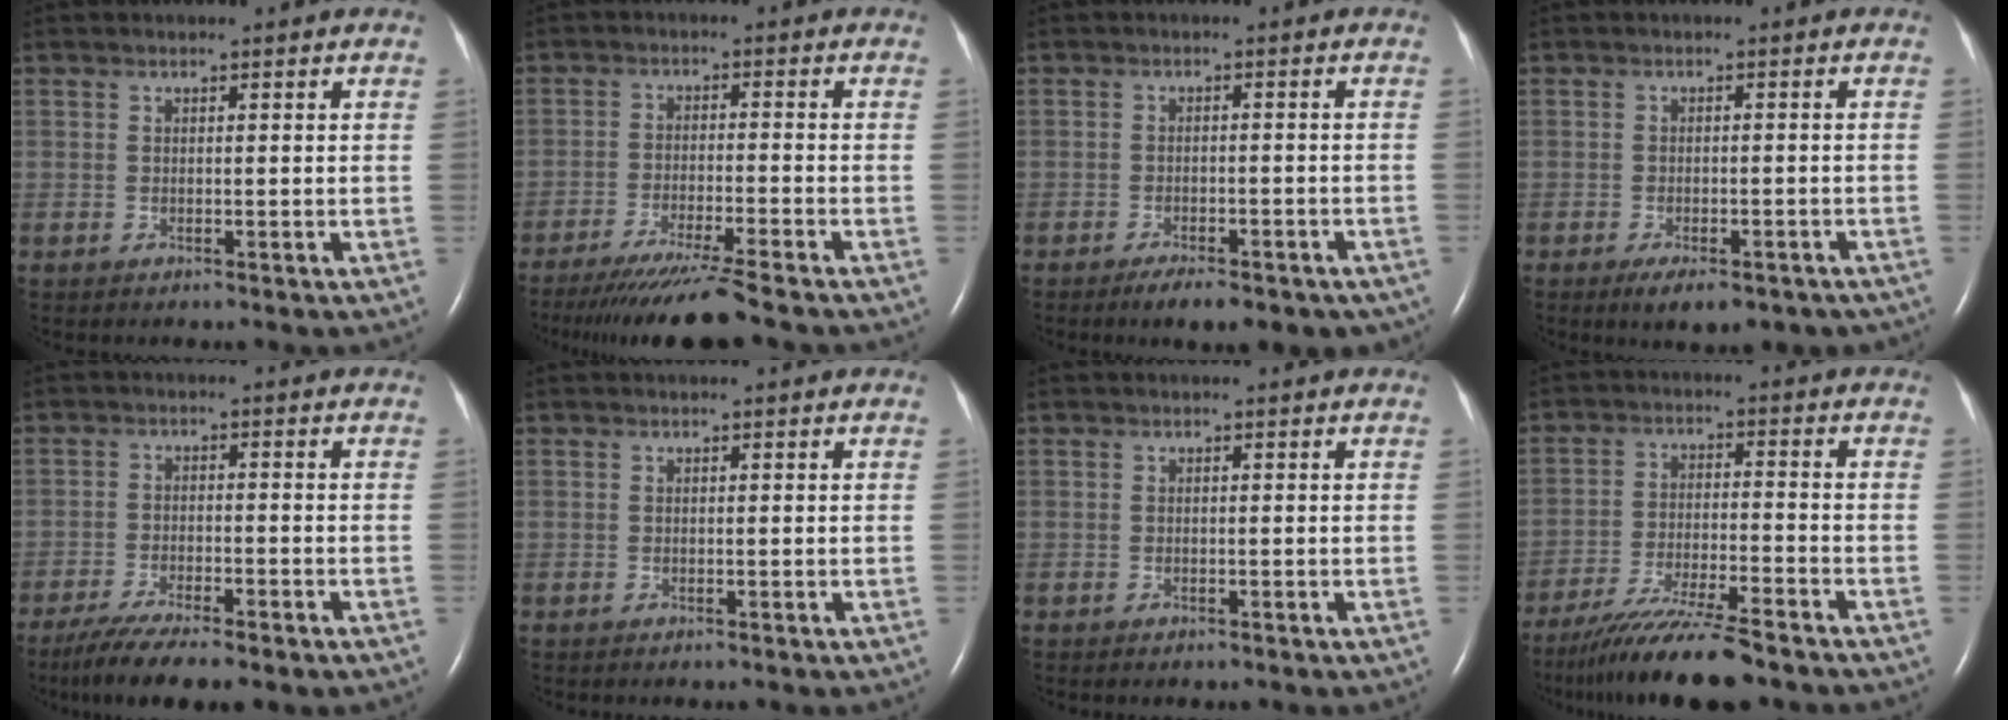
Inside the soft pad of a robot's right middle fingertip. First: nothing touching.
{"total": 11.1, "force": [-9.5, -1.5, 5.6], "torque": [-0.079, -0.037, -0.154]}
{"total": 9.4, "force": [-7.1, 3.2, 5.2], "torque": [-0.052, 0.003, -0.090]}
{"total": 8.8, "force": [-6.7, 3.2, 4.7], "torque": [-0.048, 0.000, -0.085]}
{"total": 9.8, "force": [-7.5, 1.7, 6.1], "torque": [-0.104, -0.021, -0.116]}
{"total": 0.0}
{"total": 0.0}
{"total": 12.8, "force": [-10.7, 0.3, 7.0], "torque": [-0.123, -0.033, -0.176]}